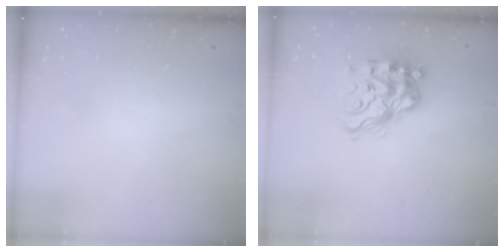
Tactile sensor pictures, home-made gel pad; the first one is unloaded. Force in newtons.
{"total": 15.6, "press": 15.5, "slide": 1.6}